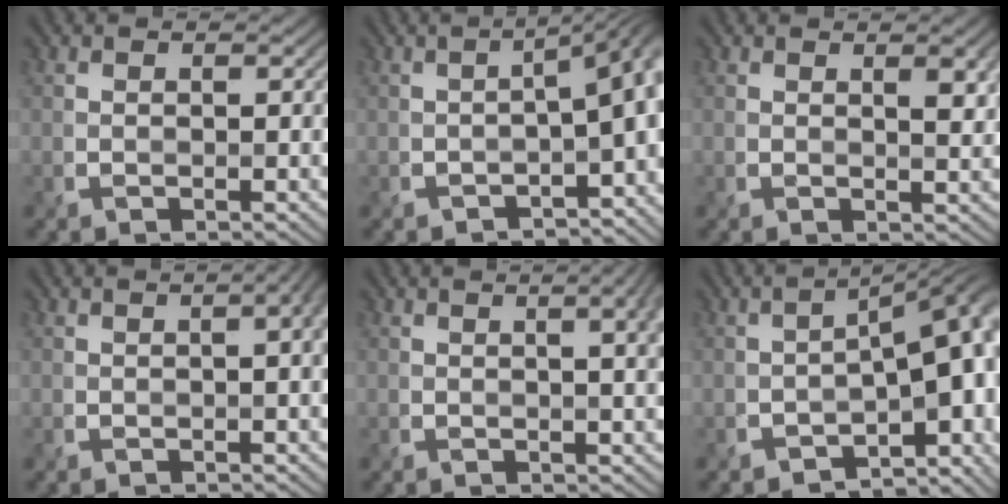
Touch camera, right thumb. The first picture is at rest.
{"total": 7.6, "force": [-2.9, 2.4, 6.6], "torque": [-0.083, -0.011, -0.040]}
{"total": 2.5, "force": [1.1, 0.7, 2.2], "torque": [-0.033, 0.000, 0.019]}
{"total": 3.1, "force": [0.2, 0.9, 3.0], "torque": [-0.035, 0.011, -0.001]}
{"total": 4.4, "force": [1.2, 1.3, 4.0], "torque": [-0.037, 0.015, 0.014]}
{"total": 12.8, "force": [-4.6, 6.1, 10.3], "torque": [-0.096, -0.023, -0.031]}